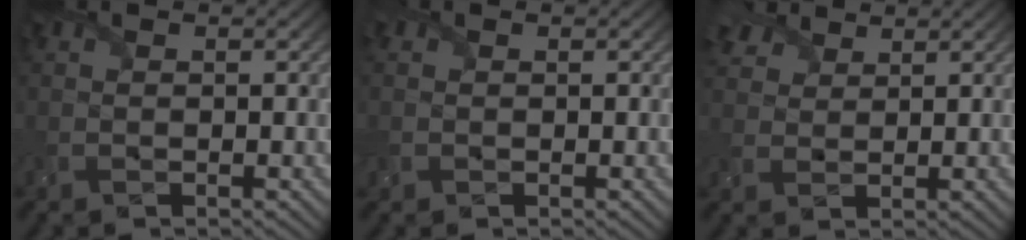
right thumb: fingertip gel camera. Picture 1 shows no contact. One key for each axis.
{"total": 1.0, "fx": 0.0, "fy": 1.0, "fz": 0.1, "tx": -0.002, "ty": -0.003, "tz": -0.004}
{"total": 4.0, "fx": 3.1, "fy": 2.1, "fz": 1.4, "tx": -0.039, "ty": 0.014, "tz": 0.062}